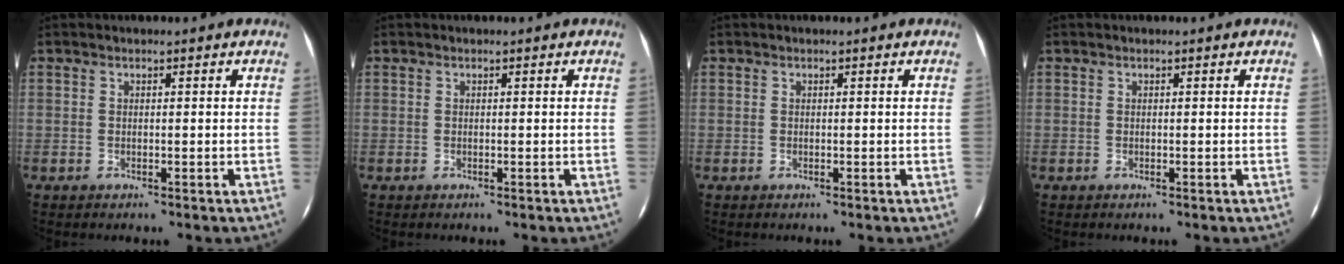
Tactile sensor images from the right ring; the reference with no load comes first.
{"total": 0.0}
{"total": 0.0}
{"total": 0.0}